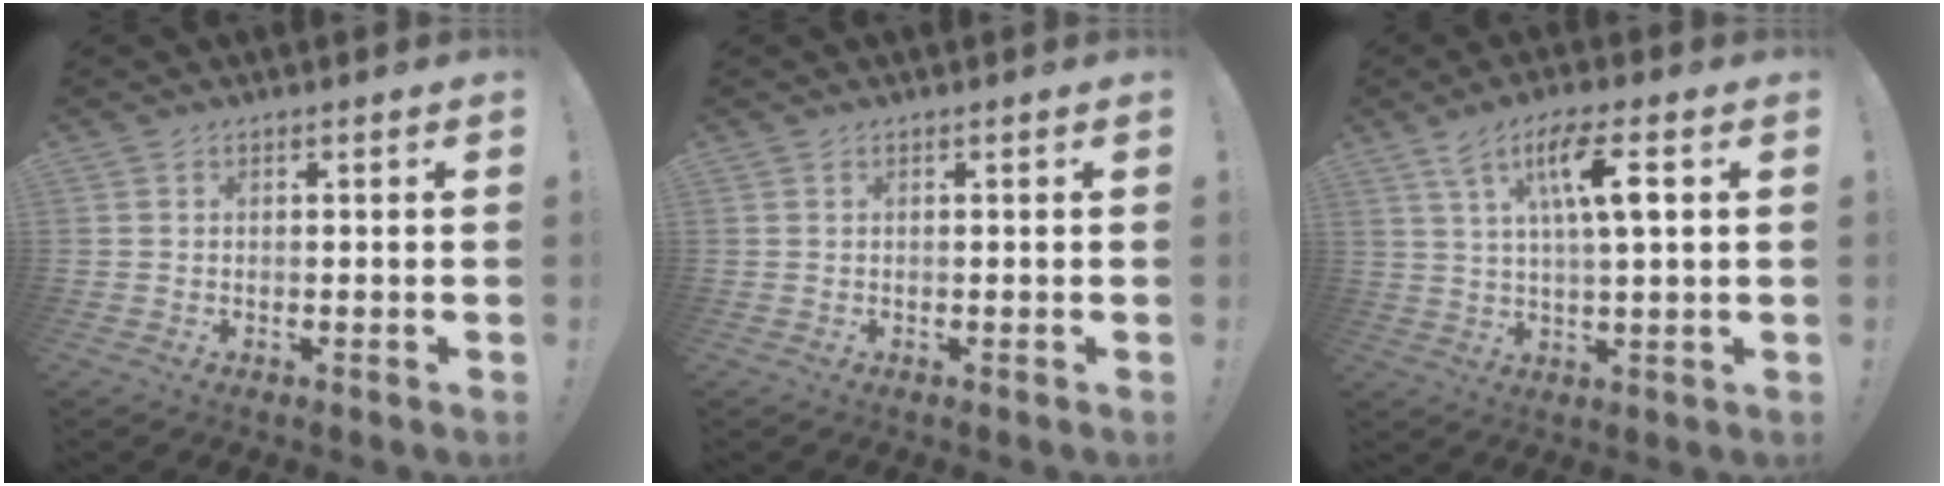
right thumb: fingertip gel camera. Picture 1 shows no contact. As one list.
[{"total": 0.0}, {"total": 10.7, "force": [3.8, 2.2, 9.8], "torque": [-0.169, 0.004, 0.060]}]